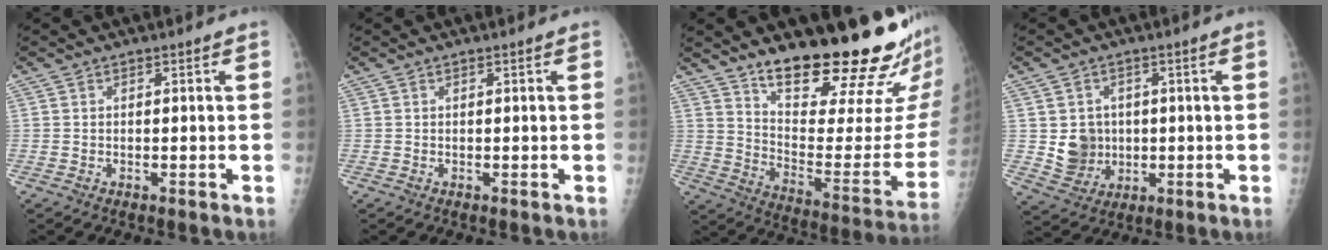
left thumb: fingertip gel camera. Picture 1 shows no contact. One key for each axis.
{"total": 0.0}
{"total": 25.5, "fx": 18.8, "fy": 5.9, "fz": 16.3, "tx": -0.203, "ty": -0.123, "tz": 0.274}
{"total": 6.7, "fx": 0.3, "fy": 6.2, "fz": 2.6, "tx": -0.012, "ty": -0.001, "tz": 0.016}